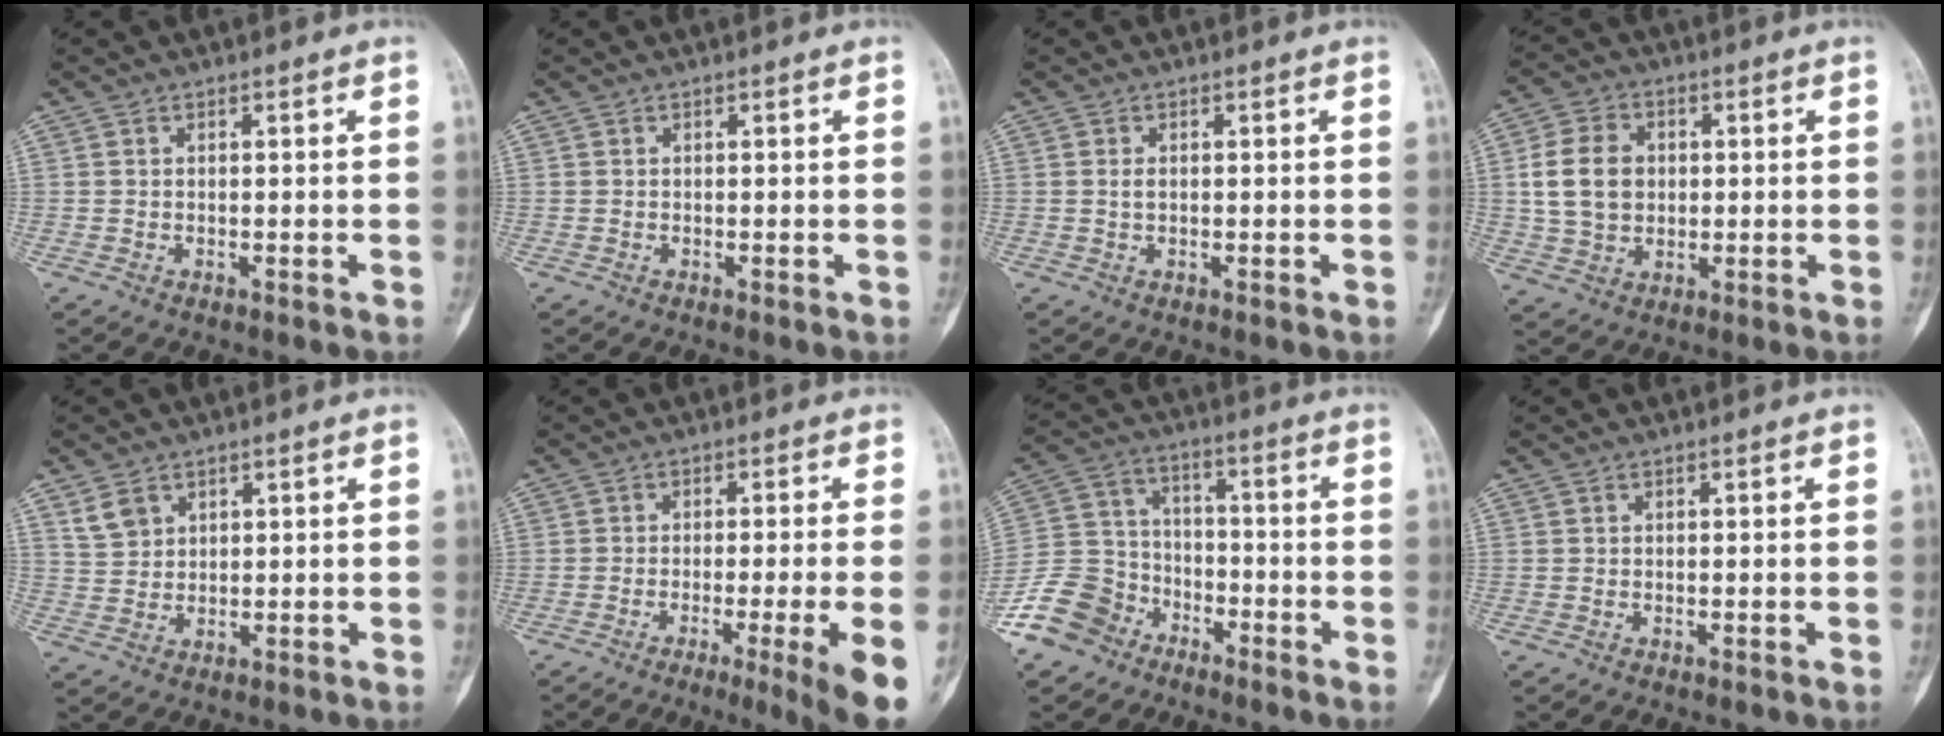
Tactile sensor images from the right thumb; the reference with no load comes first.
{"total": 0.0}
{"total": 1.1, "force": [0.1, 0.7, 0.8], "torque": [-0.015, 0.001, 0.001]}
{"total": 10.3, "force": [1.1, 8.0, 6.4], "torque": [-0.100, 0.008, 0.022]}
{"total": 4.1, "force": [2.5, 2.9, 1.5], "torque": [-0.019, -0.011, 0.057]}
{"total": 10.2, "force": [-4.2, -0.2, 9.2], "torque": [-0.139, -0.016, -0.063]}
{"total": 12.0, "force": [-8.1, 8.0, 3.6], "torque": [-0.064, 0.054, -0.166]}
{"total": 0.0}